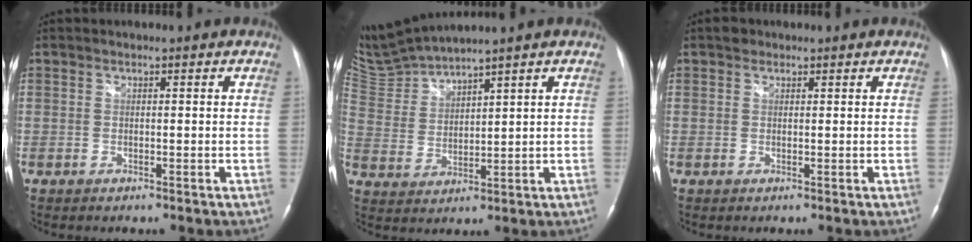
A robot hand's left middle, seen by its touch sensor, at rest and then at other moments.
{"total": 7.5, "force": [7.2, -1.6, 0.9], "torque": [-0.046, 0.001, 0.167]}
{"total": 1.2, "force": [0.8, 0.8, 0.2], "torque": [-0.004, 0.008, 0.010]}